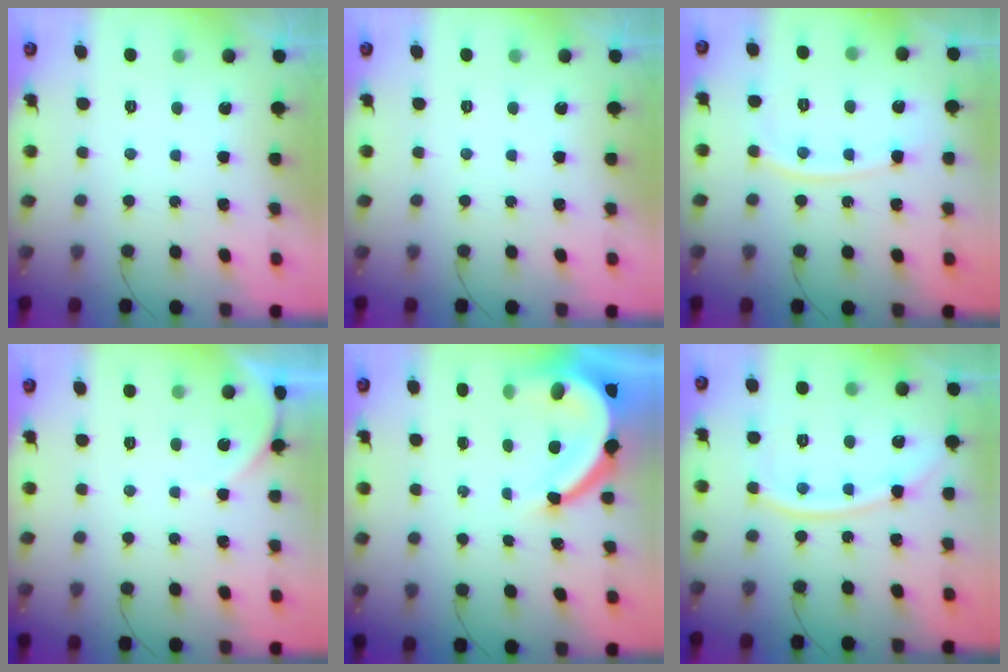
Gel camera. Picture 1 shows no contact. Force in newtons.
{"total": 0.0}
{"total": 9.2, "press": 9.1, "slide": 1.2}
{"total": 3.5, "press": 3.4, "slide": 0.4}
{"total": 11.7, "press": 11.6, "slide": 1.5}
{"total": 12.2, "press": 12.1, "slide": 1.5}